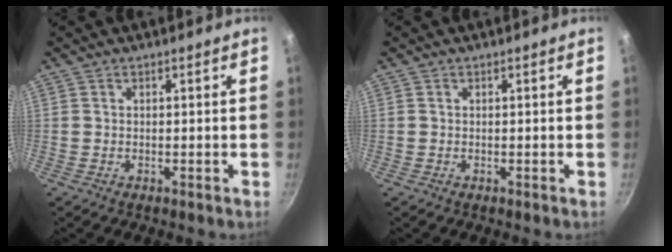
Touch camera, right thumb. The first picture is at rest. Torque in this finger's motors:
{"motor_torque": [-0.25, 0.01, -0.23, -0.07, -0.05]}